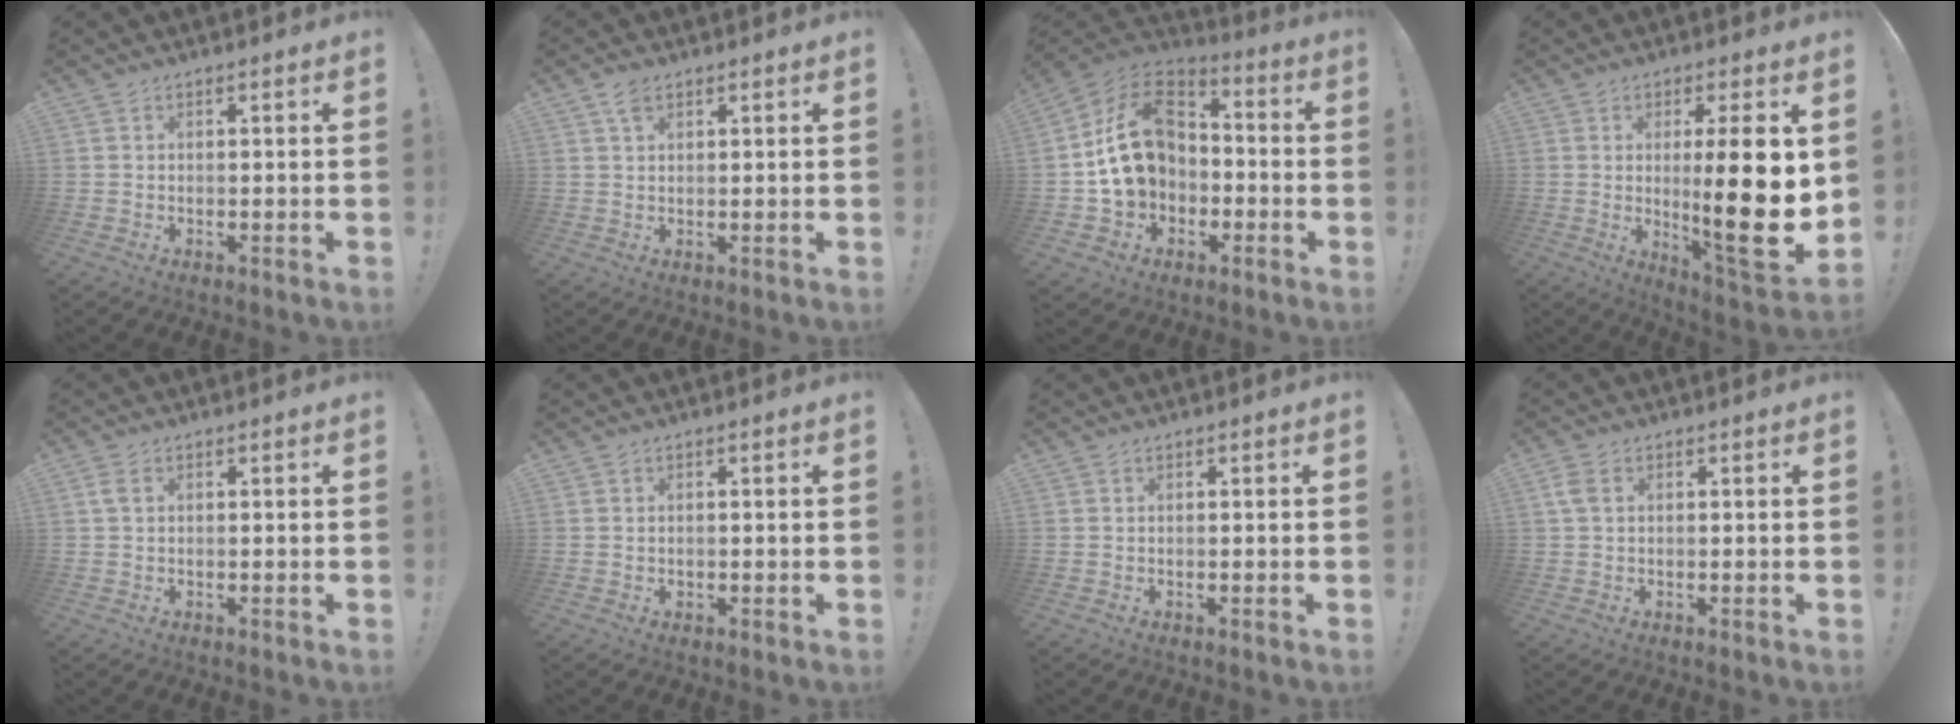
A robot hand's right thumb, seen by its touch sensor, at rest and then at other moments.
{"total": 3.3, "force": [1.9, 1.6, 2.2], "torque": [-0.031, -0.004, 0.033]}
{"total": 17.8, "force": [0.9, 14.6, 10.2], "torque": [-0.171, 0.023, 0.029]}
{"total": 18.5, "force": [1.0, 2.4, 18.3], "torque": [-0.275, -0.030, 0.015]}
{"total": 1.5, "force": [0.5, 0.7, 1.2], "torque": [-0.021, 0.002, 0.007]}
{"total": 0.6, "force": [0.1, 0.6, 0.0], "torque": [-0.004, 0.005, 0.002]}
{"total": 0.0}
{"total": 2.9, "force": [0.9, 1.6, 2.2], "torque": [-0.040, 0.003, 0.016]}